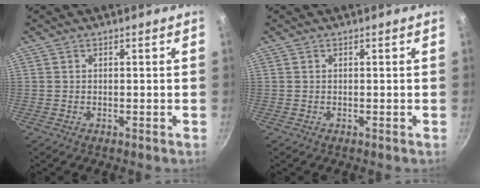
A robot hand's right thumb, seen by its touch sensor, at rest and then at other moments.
{"total": 0.0}